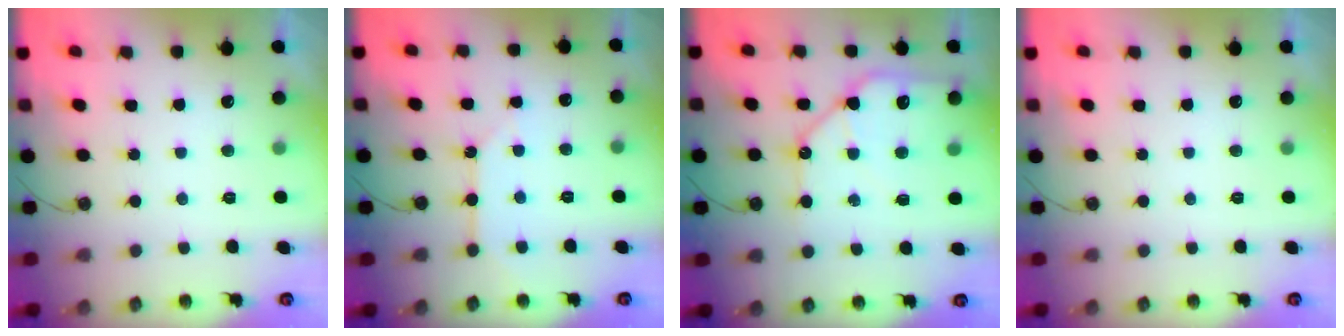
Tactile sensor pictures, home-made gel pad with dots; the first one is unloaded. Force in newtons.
{"total": 5.3, "press": 5.3, "slide": 0.6}
{"total": 12.3, "press": 12.2, "slide": 1.6}
{"total": 0.0}